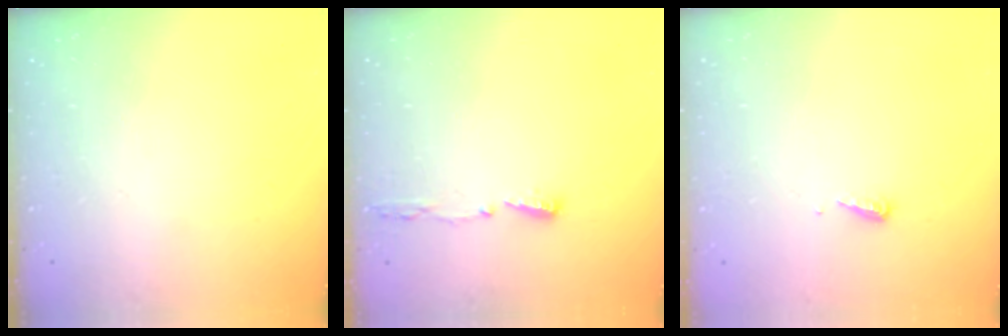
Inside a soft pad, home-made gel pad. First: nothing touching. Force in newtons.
{"total": 4.9, "press": 4.8, "slide": 1.2}
{"total": 4.8, "press": 4.8, "slide": 0.5}